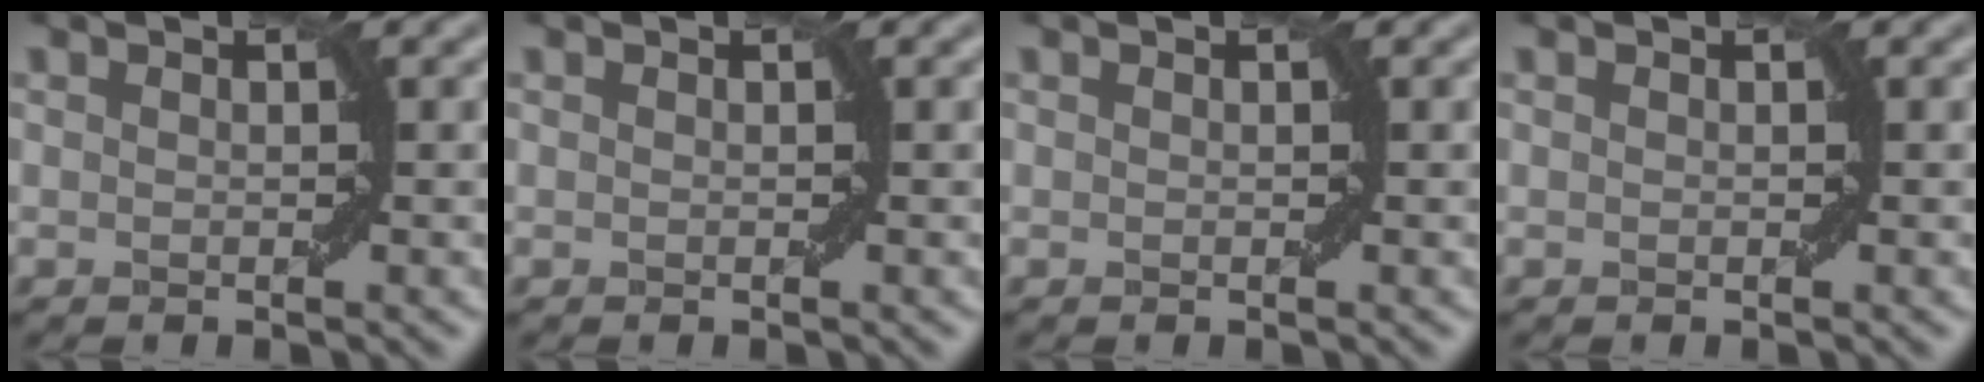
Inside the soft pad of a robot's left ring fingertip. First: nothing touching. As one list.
[{"total": 0.0}, {"total": 0.0}, {"total": 0.0}]